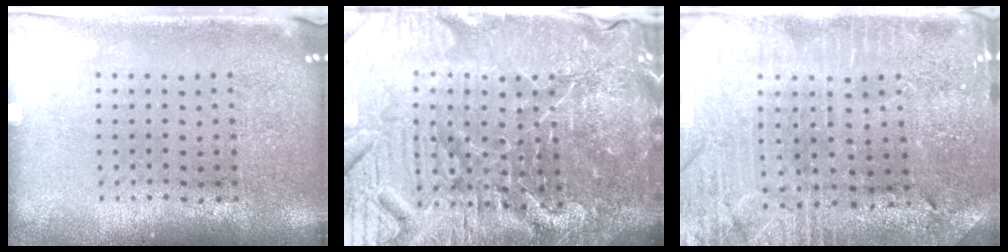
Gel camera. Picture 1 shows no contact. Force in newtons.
{"total": 6.8, "press": 6.1, "slide": 3.0}
{"total": 1.5, "press": 1.4, "slide": 0.2}